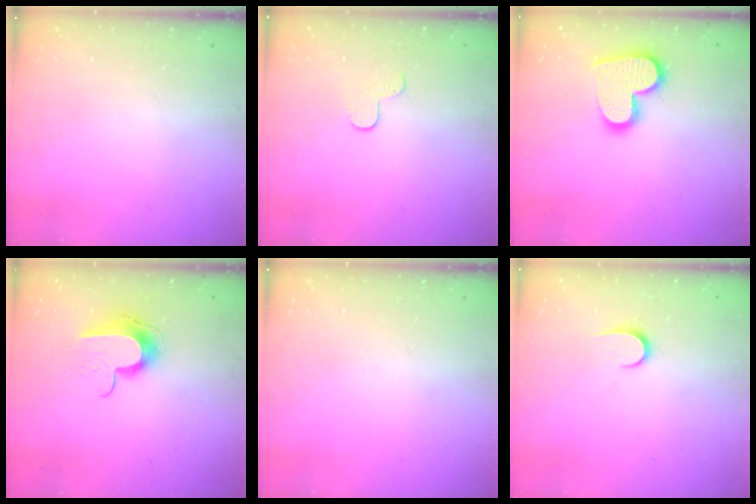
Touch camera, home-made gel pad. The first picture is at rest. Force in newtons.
{"total": 4.0, "press": 3.9, "slide": 0.4}
{"total": 14.9, "press": 14.8, "slide": 1.1}
{"total": 9.9, "press": 9.9, "slide": 0.1}
{"total": 0.0}
{"total": 6.7, "press": 6.6, "slide": 0.7}